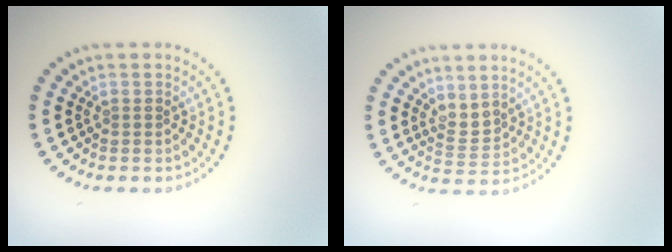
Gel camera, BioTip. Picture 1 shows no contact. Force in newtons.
{"total": 1.9, "press": 1.4, "slide": 1.3}